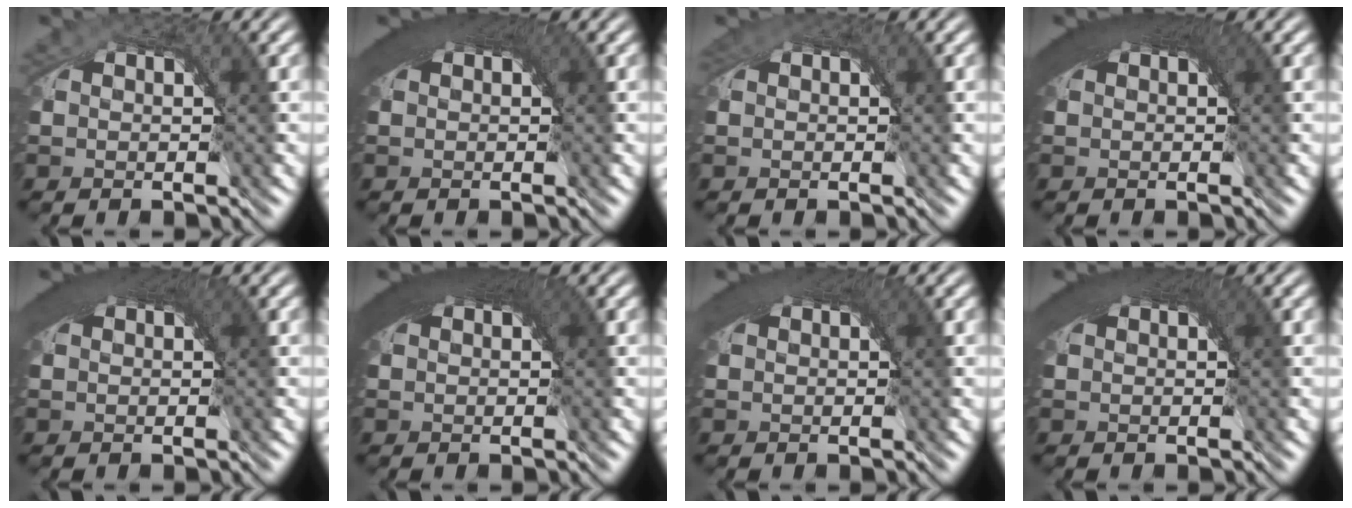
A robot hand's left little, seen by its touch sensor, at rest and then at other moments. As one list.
[{"total": 5.1, "force": [1.7, 1.8, 4.5], "torque": [-0.053, 0.013, 0.019]}, {"total": 0.6, "force": [0.2, -0.1, 0.6], "torque": [-0.001, -0.001, 0.004]}, {"total": 6.1, "force": [2.0, 2.1, 5.3], "torque": [-0.063, 0.017, 0.021]}, {"total": 4.7, "force": [1.6, 1.6, 4.1], "torque": [-0.047, 0.012, 0.019]}, {"total": 6.6, "force": [1.9, 2.5, 5.8], "torque": [-0.071, 0.016, 0.020]}, {"total": 4.4, "force": [1.5, 1.5, 3.9], "torque": [-0.046, 0.011, 0.017]}, {"total": 5.4, "force": [1.9, 1.8, 4.7], "torque": [-0.054, 0.016, 0.021]}]